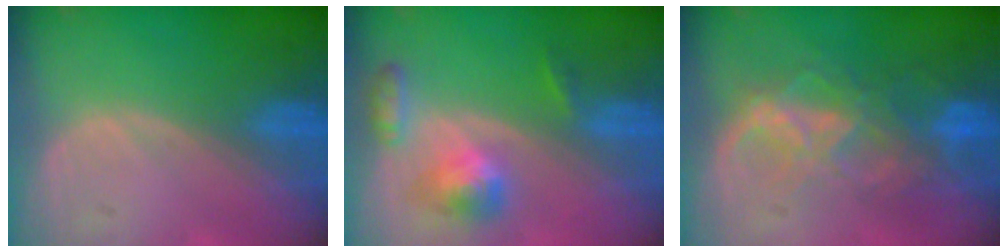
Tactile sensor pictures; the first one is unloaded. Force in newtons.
{"total": 5.6, "press": 5.1, "slide": 2.4}
{"total": 8.6, "press": 7.5, "slide": 4.2}